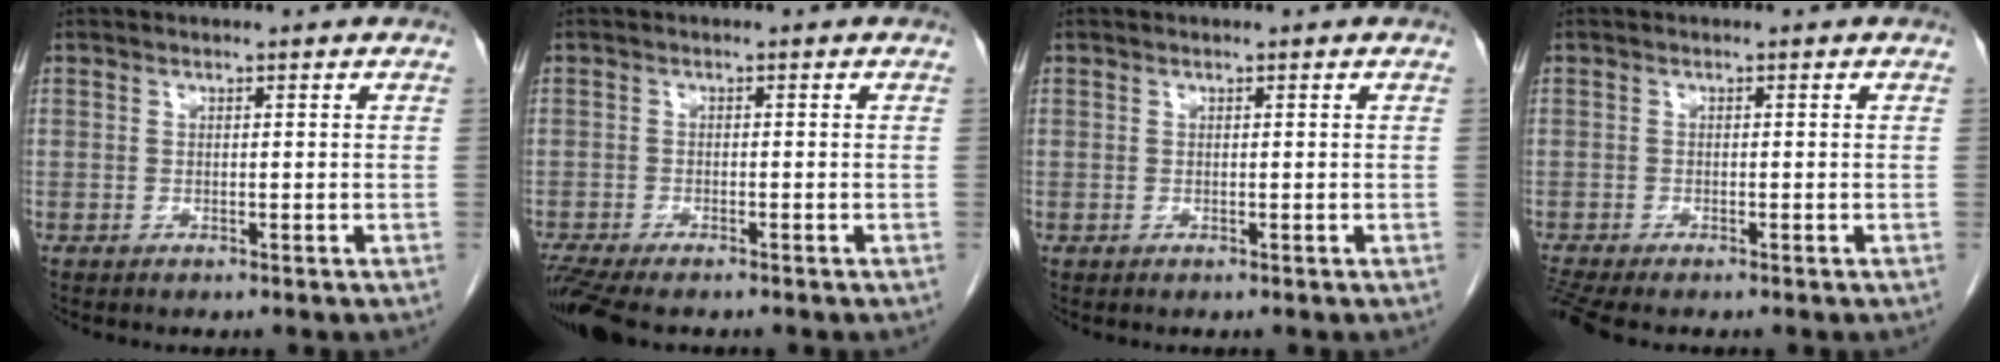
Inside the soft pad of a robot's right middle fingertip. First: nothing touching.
{"total": 6.8, "force": [-5.7, 1.4, 3.5], "torque": [-0.065, -0.014, -0.097]}
{"total": 0.0}
{"total": 3.0, "force": [-2.7, 0.0, 1.4], "torque": [-0.031, -0.011, -0.052]}